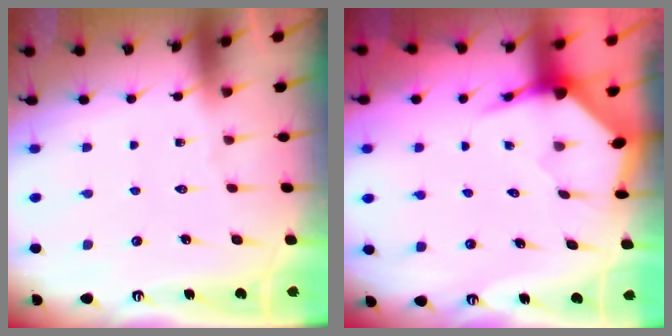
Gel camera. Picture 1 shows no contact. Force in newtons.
{"total": 3.7, "press": 3.6, "slide": 0.4}